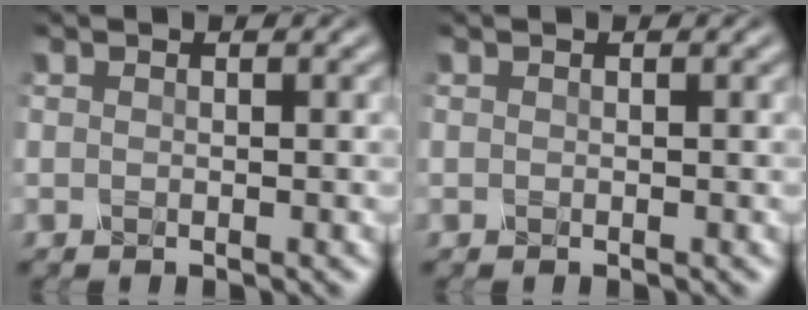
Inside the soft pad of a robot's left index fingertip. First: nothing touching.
{"total": 0.0}